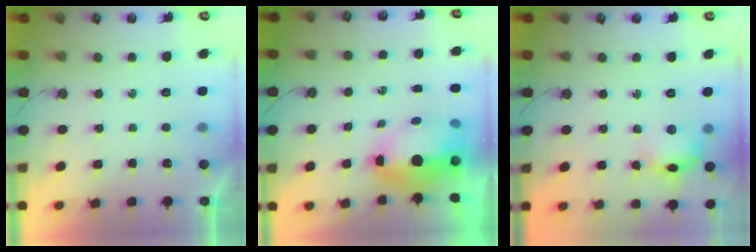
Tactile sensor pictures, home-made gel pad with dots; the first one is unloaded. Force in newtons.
{"total": 11.5, "press": 11.3, "slide": 1.8}
{"total": 13.0, "press": 13.0, "slide": 1.1}